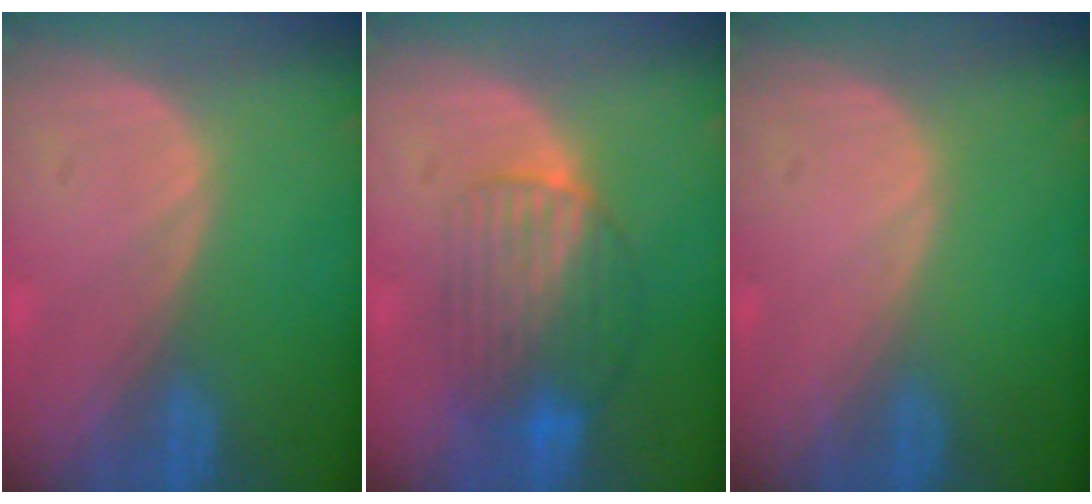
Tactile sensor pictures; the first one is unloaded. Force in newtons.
{"total": 7.5, "press": 7.2, "slide": 2.1}
{"total": 0.0}